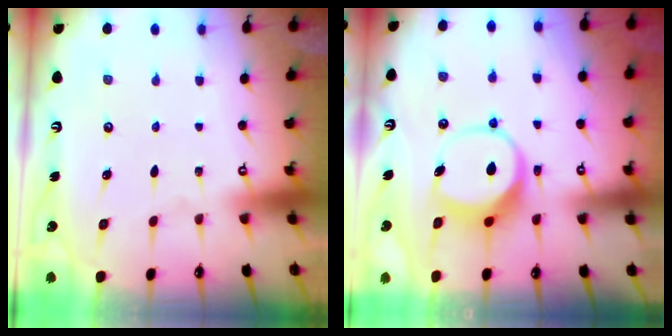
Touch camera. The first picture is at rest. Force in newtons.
{"total": 9.2, "press": 9.2, "slide": 0.9}